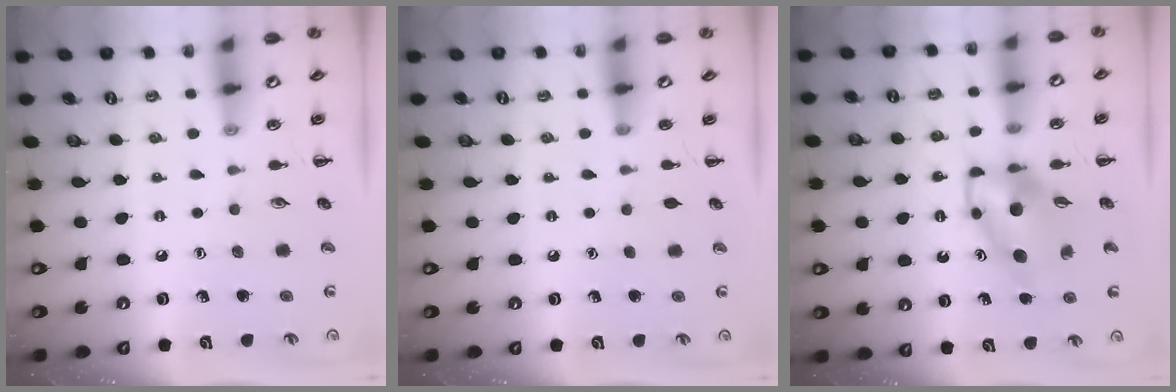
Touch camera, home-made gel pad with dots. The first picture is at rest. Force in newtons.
{"total": 0.0}
{"total": 6.1, "press": 6.0, "slide": 1.4}